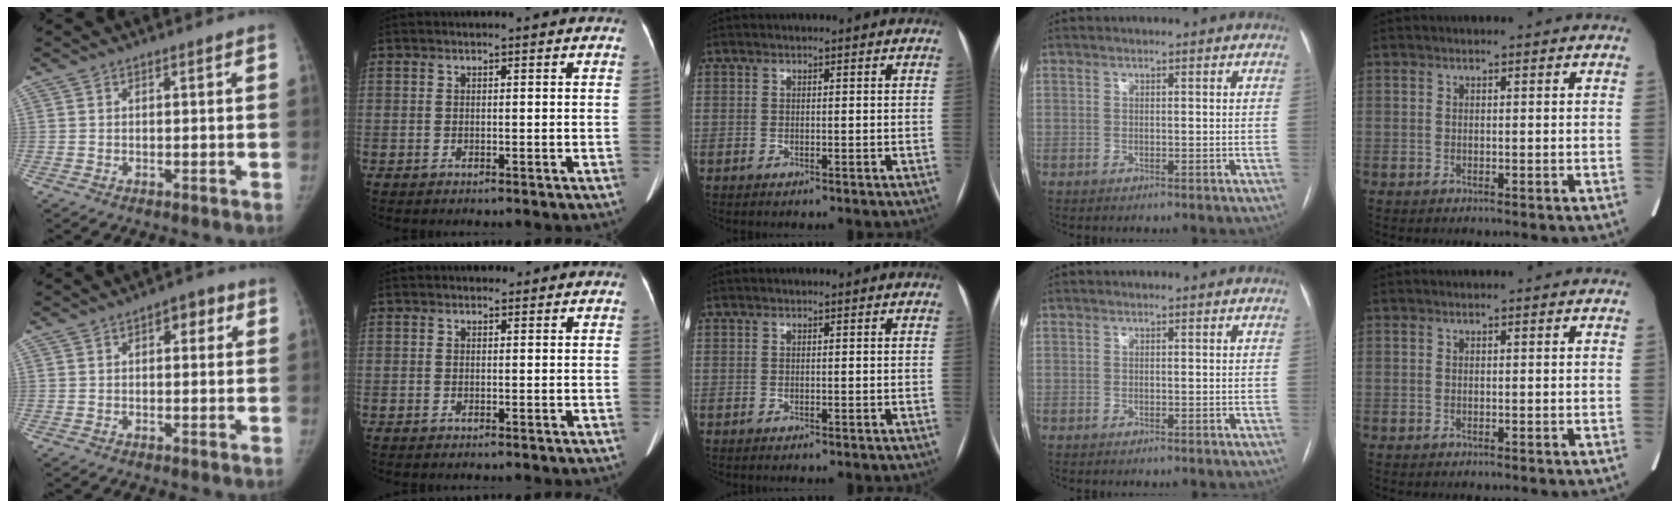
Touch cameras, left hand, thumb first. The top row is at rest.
{"thumb": {"total": 3.9, "force": [1.3, 2.2, 3.0], "torque": [-0.021, 0.008, 0.010]}, "index": {"total": 0.9, "force": [0.7, 0.5, 0.1], "torque": [-0.003, 0.001, 0.007]}}